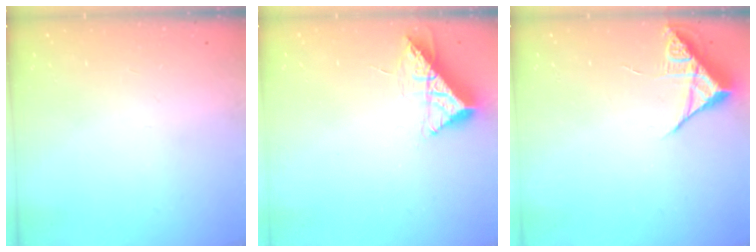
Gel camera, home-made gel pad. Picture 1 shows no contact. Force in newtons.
{"total": 10.4, "press": 10.4, "slide": 0.7}
{"total": 7.1, "press": 7.1, "slide": 0.3}